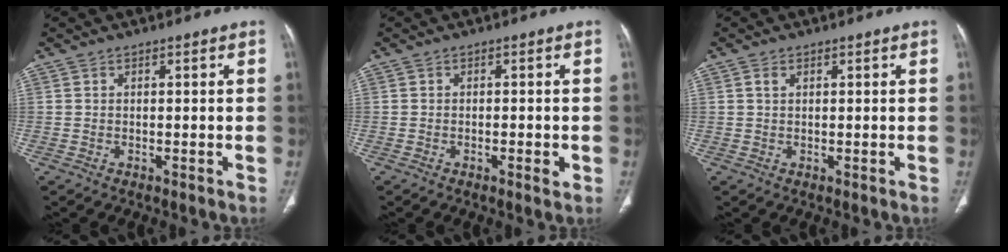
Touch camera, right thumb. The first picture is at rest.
{"total": 1.9, "force": [-0.6, 0.6, 1.7], "torque": [-0.026, -0.001, -0.008]}
{"total": 1.2, "force": [0.6, 0.7, 0.8], "torque": [-0.015, 0.002, 0.010]}